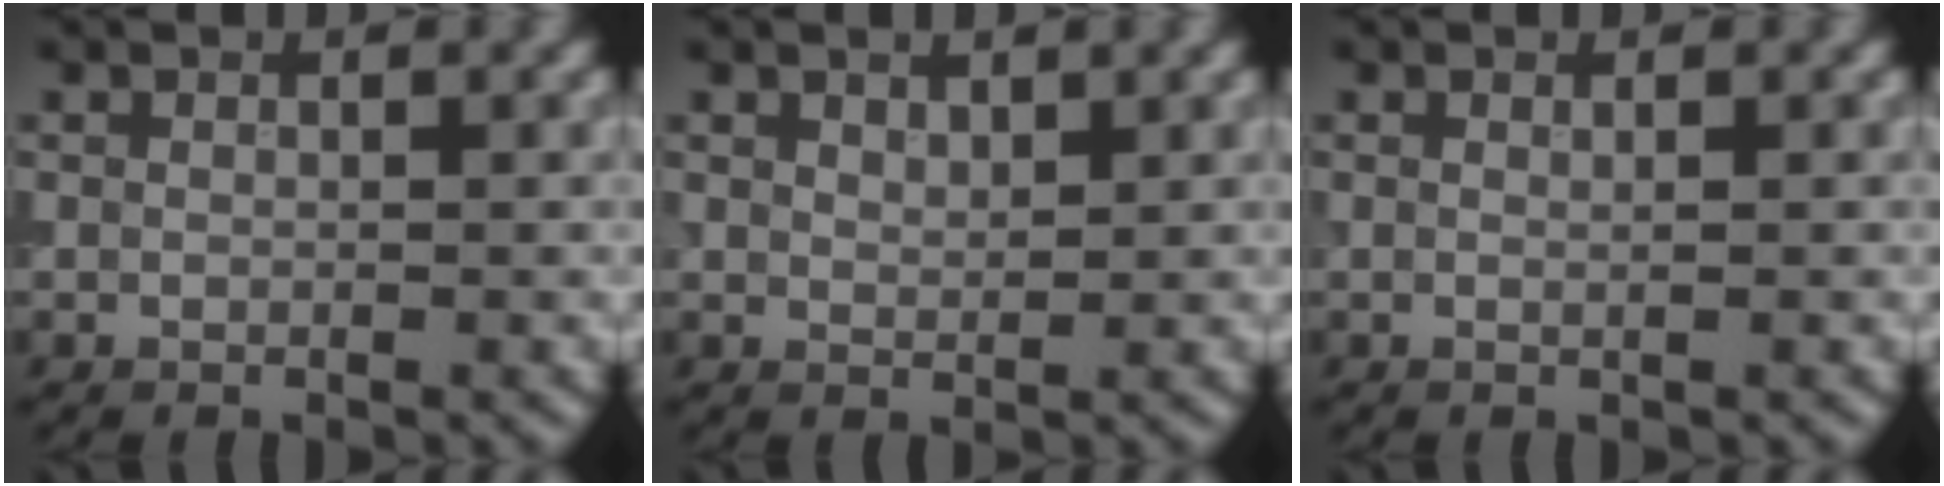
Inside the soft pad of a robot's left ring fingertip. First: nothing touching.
{"total": 1.2, "force": [1.0, 0.5, 0.5], "torque": [-0.011, 0.001, 0.019]}
{"total": 1.0, "force": [0.2, 0.4, 0.8], "torque": [-0.004, -0.001, -0.003]}